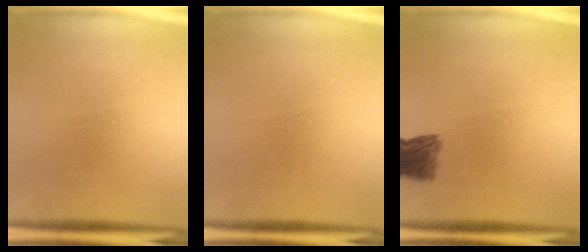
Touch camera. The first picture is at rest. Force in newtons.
{"total": 1.4}
{"total": 5.3}